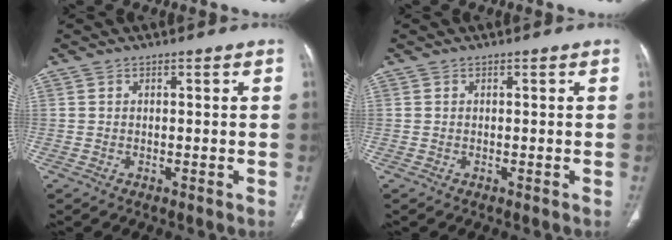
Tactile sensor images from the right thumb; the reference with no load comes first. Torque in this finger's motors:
{"motor_torque": [-0.26, 0.26, -0.22, 0.20, 0.00]}